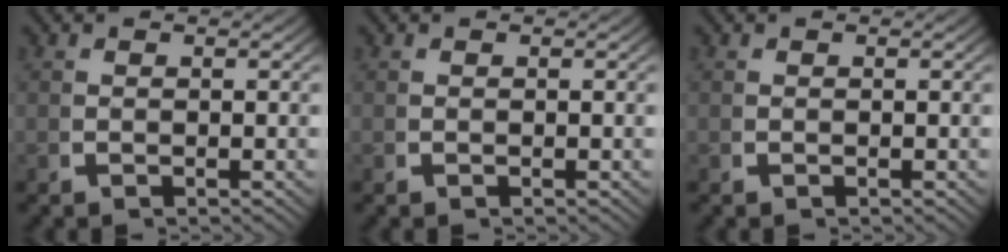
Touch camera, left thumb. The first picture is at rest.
{"total": 0.0}
{"total": 0.0}